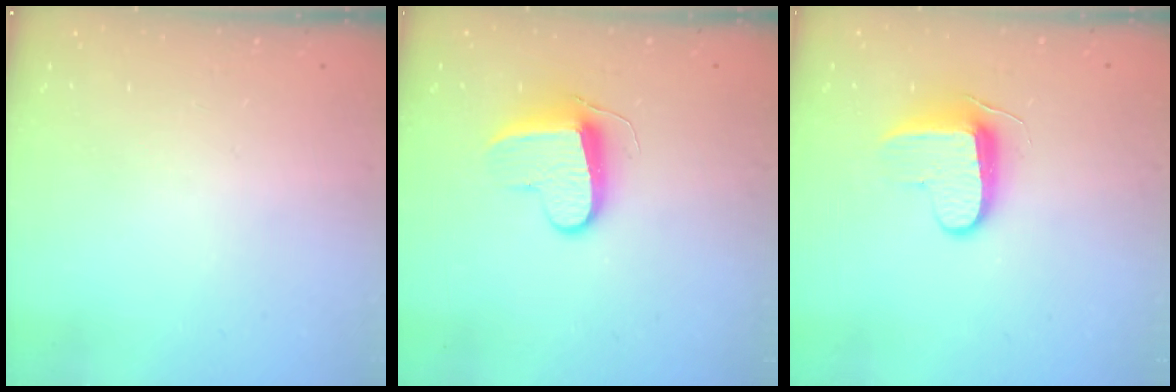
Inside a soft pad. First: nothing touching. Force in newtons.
{"total": 9.4, "press": 9.4, "slide": 0.5}
{"total": 9.1, "press": 9.1, "slide": 1.0}